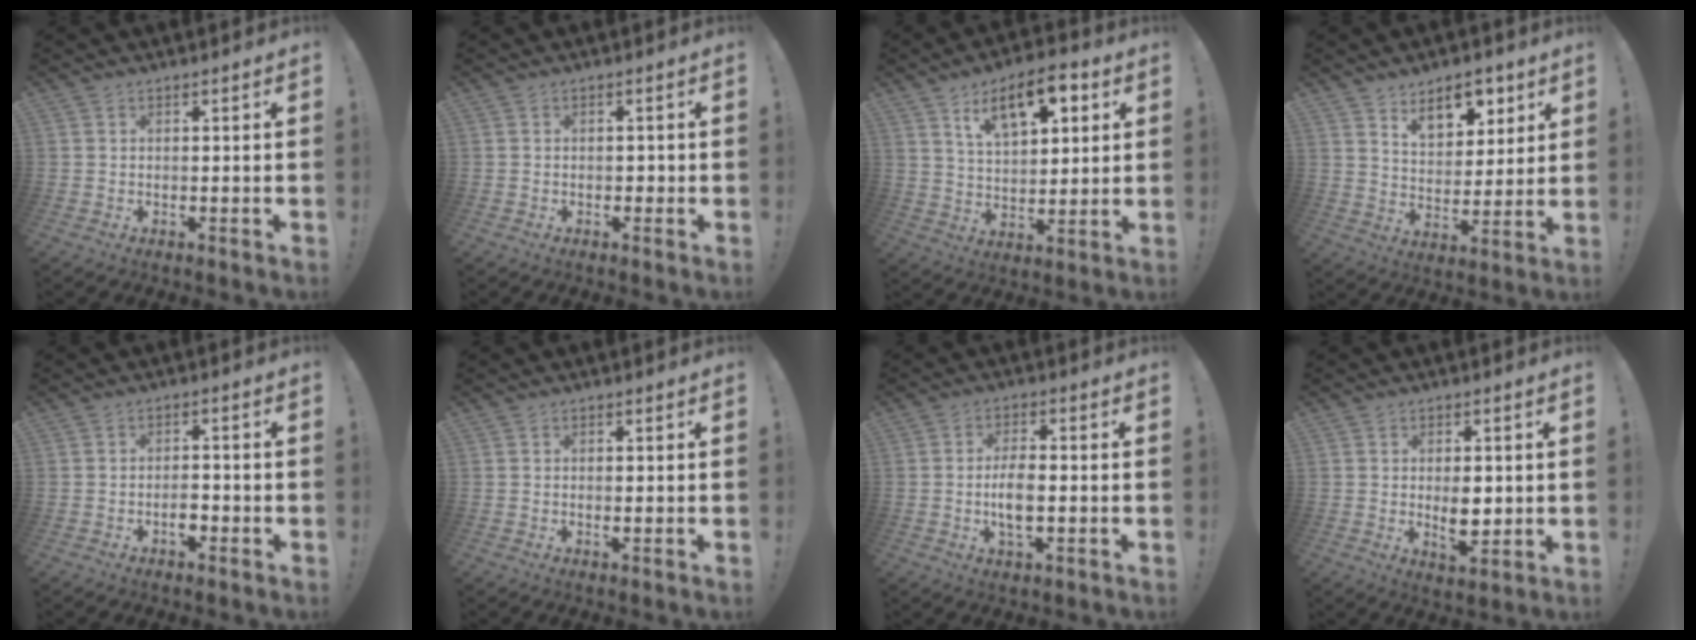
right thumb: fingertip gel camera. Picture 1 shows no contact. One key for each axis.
{"total": 1.4, "fx": -0.8, "fy": 1.0, "fz": 0.4, "tx": -0.012, "ty": 0.009, "tz": -0.014}
{"total": 13.6, "fx": 6.9, "fy": 6.3, "fz": 9.8, "tx": -0.151, "ty": -0.019, "tz": 0.118}
{"total": 11.1, "fx": 7.1, "fy": 6.4, "fz": 5.6, "tx": -0.061, "ty": -0.044, "tz": 0.129}
{"total": 3.6, "fx": -1.8, "fy": 2.0, "fz": 2.3, "tx": -0.036, "ty": 0.005, "tz": -0.031}
{"total": 0.6, "fx": 0.0, "fy": 0.2, "fz": 0.5, "tx": -0.018, "ty": 0.002, "tz": 0.002}
{"total": 6.9, "fx": -1.3, "fy": 2.7, "fz": 6.2, "tx": -0.133, "ty": -0.002, "tz": -0.026}
{"total": 7.0, "fx": -0.1, "fy": 3.9, "fz": 5.8, "tx": -0.090, "ty": -0.005, "tz": -0.001}